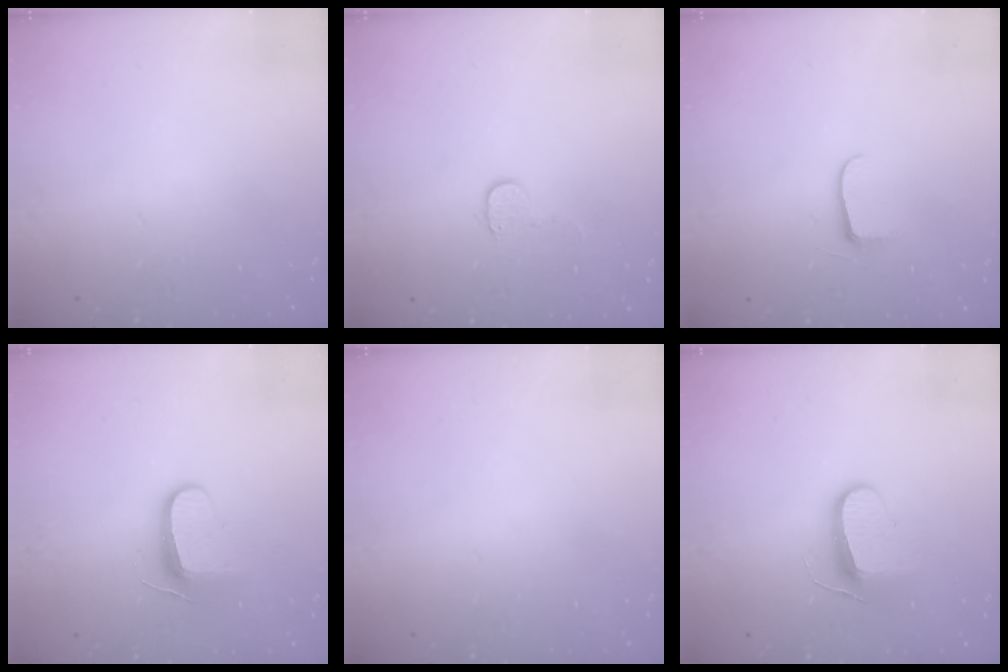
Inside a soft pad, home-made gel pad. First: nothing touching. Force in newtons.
{"total": 4.6, "press": 4.6, "slide": 0.4}
{"total": 5.8, "press": 5.8, "slide": 0.9}
{"total": 8.7, "press": 8.6, "slide": 0.9}
{"total": 0.0}
{"total": 9.2, "press": 9.2, "slide": 0.7}